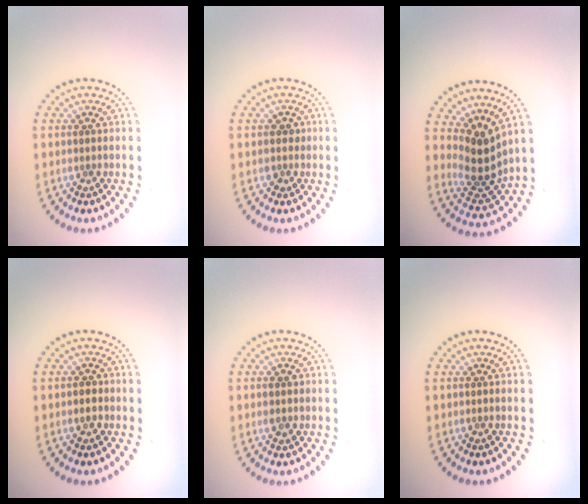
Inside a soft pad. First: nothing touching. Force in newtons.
{"total": 1.2, "press": 1.0, "slide": 0.6}
{"total": 3.8, "press": 2.9, "slide": 2.5}
{"total": 1.1, "press": 1.1, "slide": 0.3}
{"total": 1.2, "press": 1.2, "slide": 0.1}
{"total": 0.0}